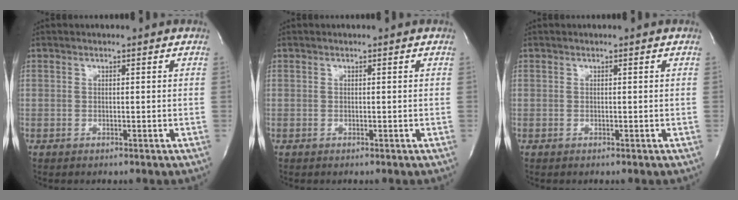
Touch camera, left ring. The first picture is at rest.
{"total": 0.0}
{"total": 0.0}